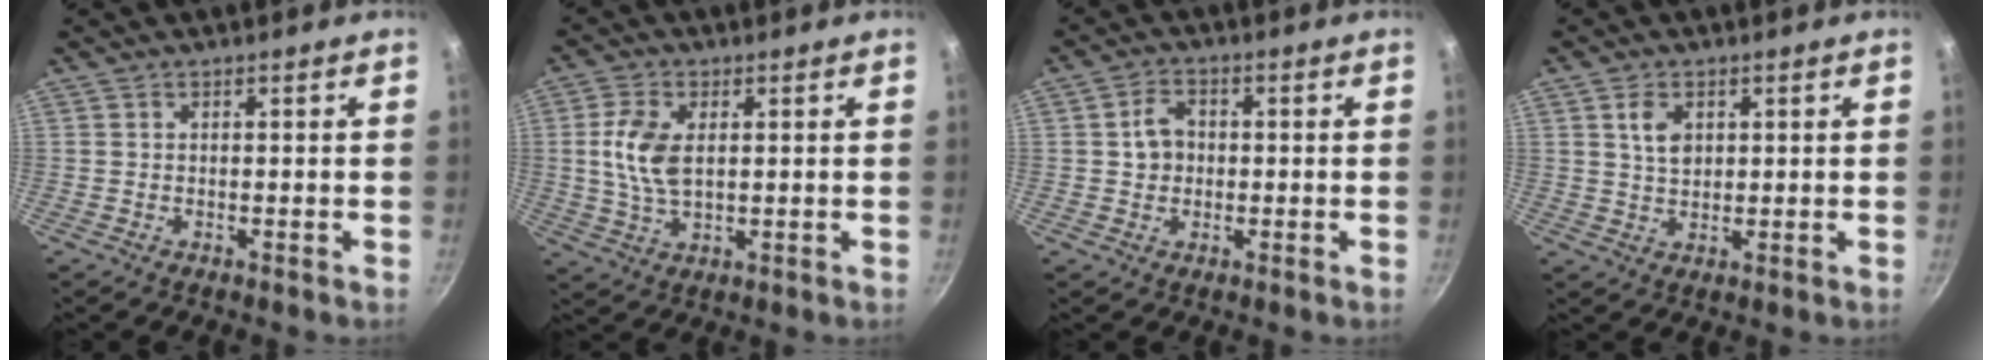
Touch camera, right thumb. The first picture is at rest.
{"total": 8.6, "force": [1.3, 4.9, 7.0], "torque": [-0.136, -0.002, 0.026]}
{"total": 4.7, "force": [0.2, 3.9, 2.7], "torque": [-0.030, 0.010, -0.002]}
{"total": 4.6, "force": [1.5, 3.1, 3.1], "torque": [-0.046, -0.007, 0.031]}